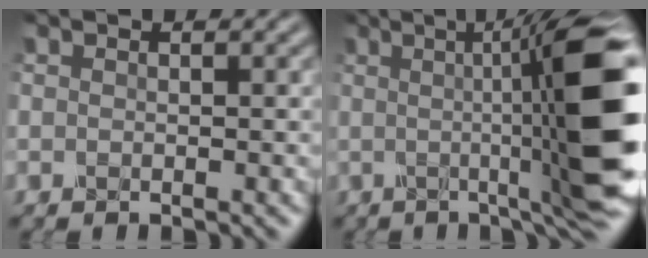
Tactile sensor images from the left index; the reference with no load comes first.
{"total": 13.4, "force": [0.6, 2.2, 13.2], "torque": [-0.155, 0.000, 0.013]}